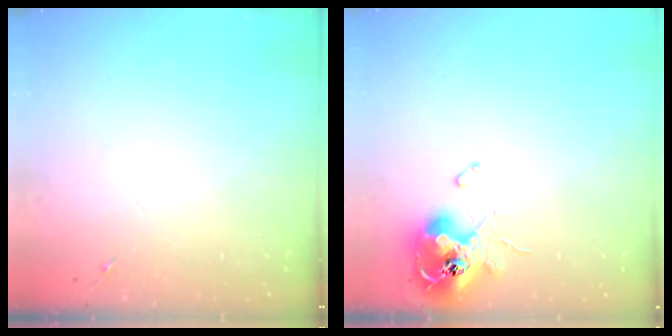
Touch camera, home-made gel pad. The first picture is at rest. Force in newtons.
{"total": 12.7, "press": 12.6, "slide": 1.5}